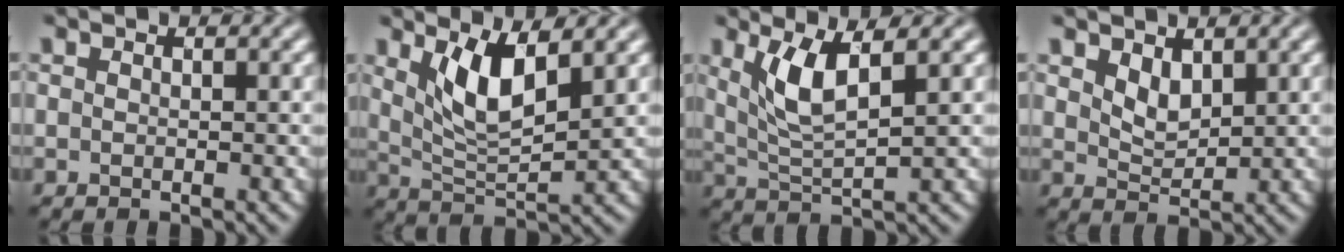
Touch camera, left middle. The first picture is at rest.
{"total": 4.9, "force": [2.0, 1.6, 4.2], "torque": [-0.093, -0.012, 0.044]}
{"total": 4.1, "force": [1.5, 1.1, 3.7], "torque": [-0.086, -0.006, 0.038]}
{"total": 1.9, "force": [1.0, 1.1, 1.2], "torque": [-0.034, -0.008, 0.029]}